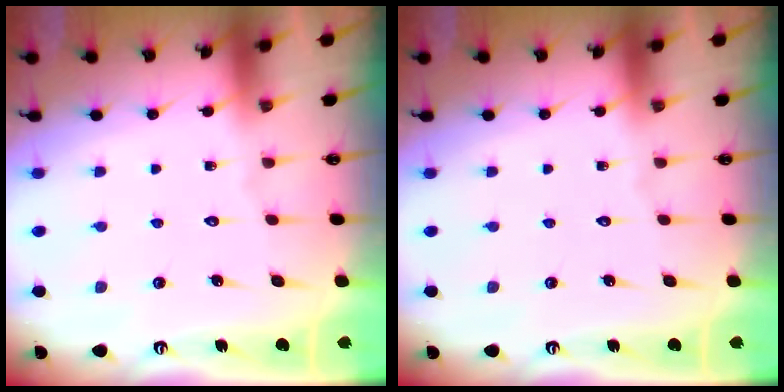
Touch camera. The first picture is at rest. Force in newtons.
{"total": 0.0}